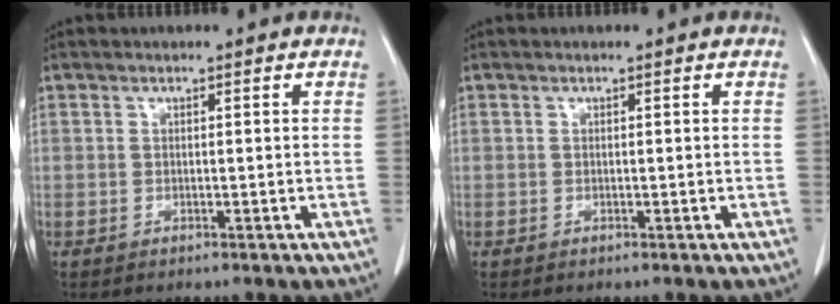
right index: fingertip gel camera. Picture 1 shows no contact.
{"total": 0.0}